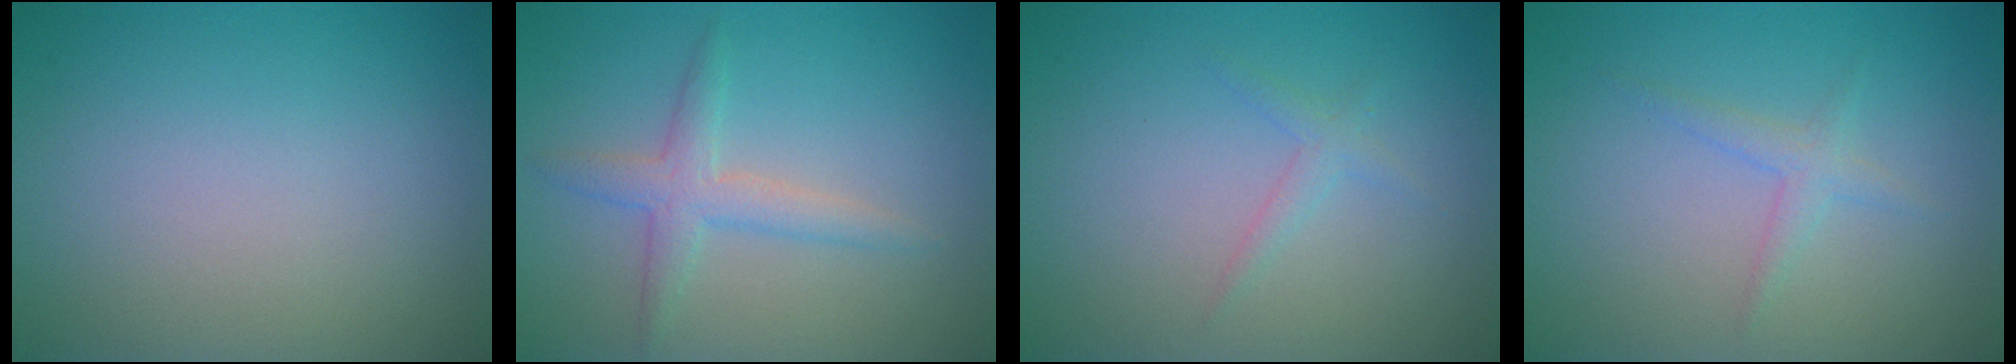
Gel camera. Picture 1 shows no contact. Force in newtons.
{"total": 2.7, "press": 2.7, "slide": 0.0}
{"total": 1.1, "press": 1.1, "slide": 0.0}
{"total": 1.4, "press": 1.4, "slide": 0.0}